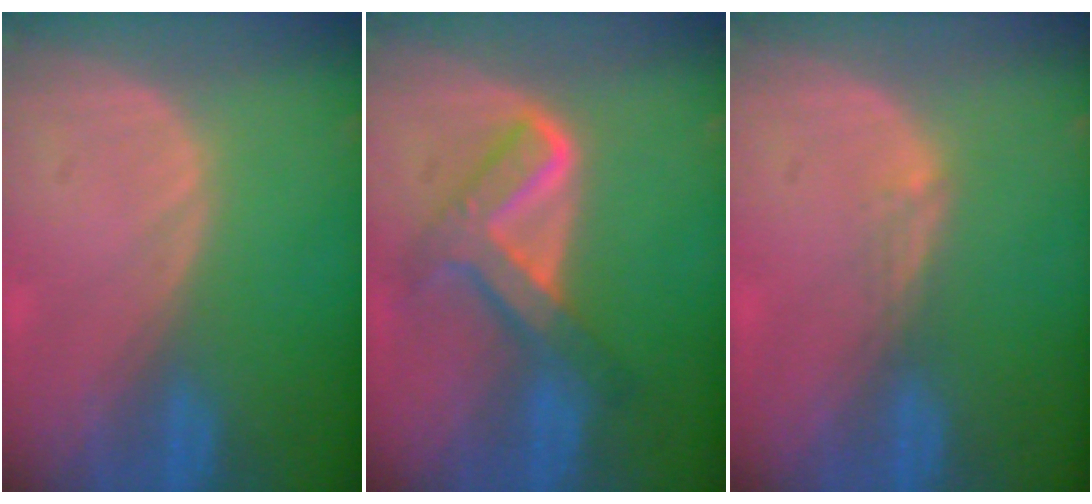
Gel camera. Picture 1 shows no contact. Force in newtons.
{"total": 6.9, "press": 6.9, "slide": 0.4}
{"total": 1.5, "press": 1.0, "slide": 1.0}